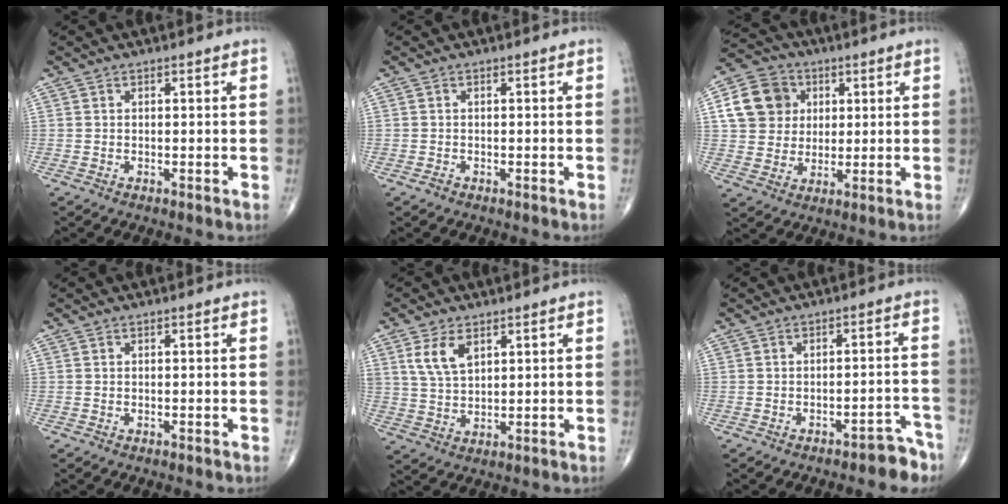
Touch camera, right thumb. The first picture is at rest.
{"total": 0.6, "force": [-0.4, 0.4, 0.2], "torque": [-0.004, 0.000, -0.011]}
{"total": 11.6, "force": [2.9, 10.2, 4.8], "torque": [-0.068, 0.000, 0.047]}
{"total": 0.0}
{"total": 6.4, "force": [3.1, 3.5, 4.4], "torque": [-0.079, -0.013, 0.067]}
{"total": 5.8, "force": [-4.5, 2.3, 2.7], "torque": [-0.015, 0.048, -0.055]}